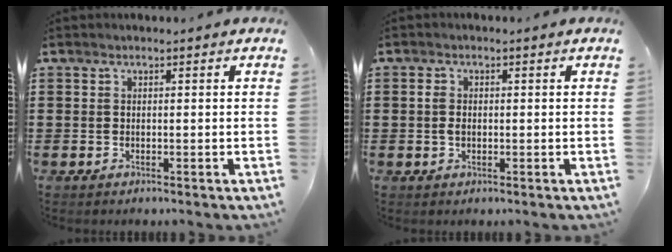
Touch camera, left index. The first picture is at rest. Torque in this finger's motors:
{"motor_torque": [1.11, 1.03, 0.04, 0.02]}